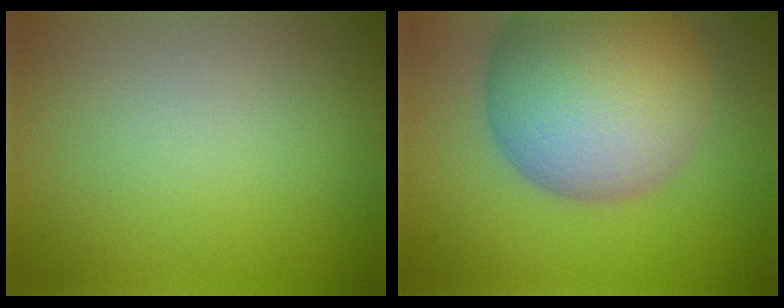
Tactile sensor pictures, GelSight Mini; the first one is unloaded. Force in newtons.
{"total": 14.7, "press": 14.7, "slide": 0.9}